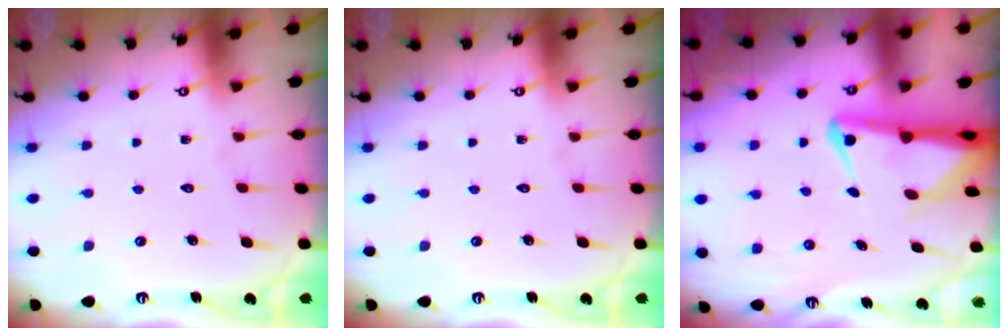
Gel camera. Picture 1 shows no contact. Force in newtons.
{"total": 0.0}
{"total": 4.8, "press": 4.6, "slide": 1.2}